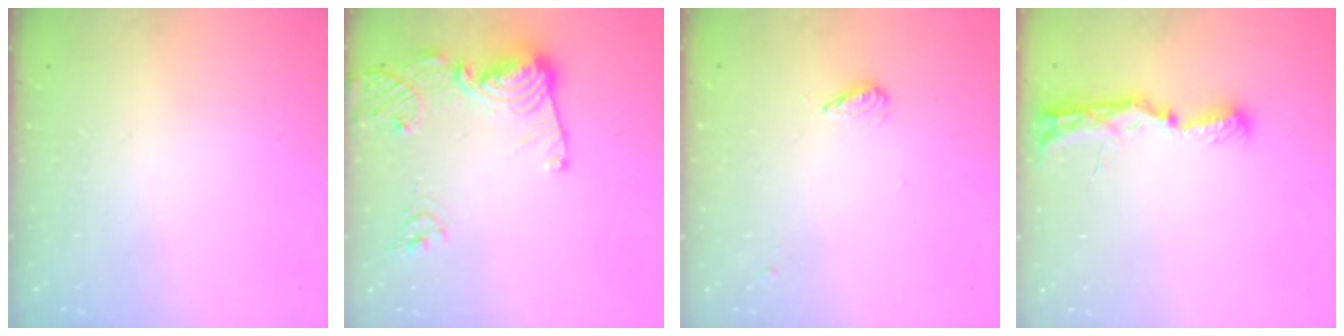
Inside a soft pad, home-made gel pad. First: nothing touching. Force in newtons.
{"total": 15.3, "press": 15.2, "slide": 1.7}
{"total": 3.9, "press": 3.8, "slide": 0.4}
{"total": 9.6, "press": 9.3, "slide": 2.4}